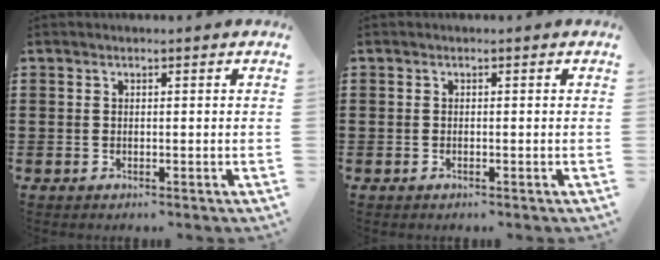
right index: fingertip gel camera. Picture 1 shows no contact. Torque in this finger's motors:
{"motor_torque": [-0.96, 1.18, 0.00, 0.01]}